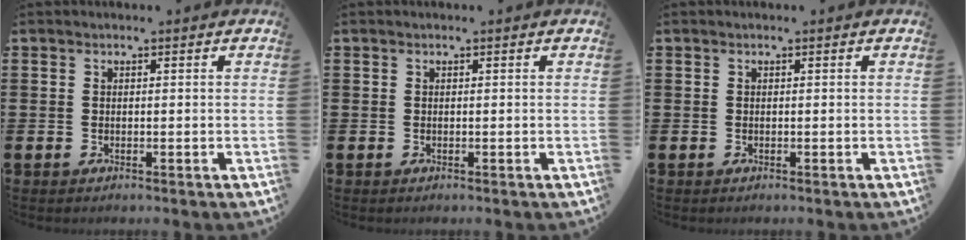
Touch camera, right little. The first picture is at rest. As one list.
[{"total": 0.0}, {"total": 0.0}]